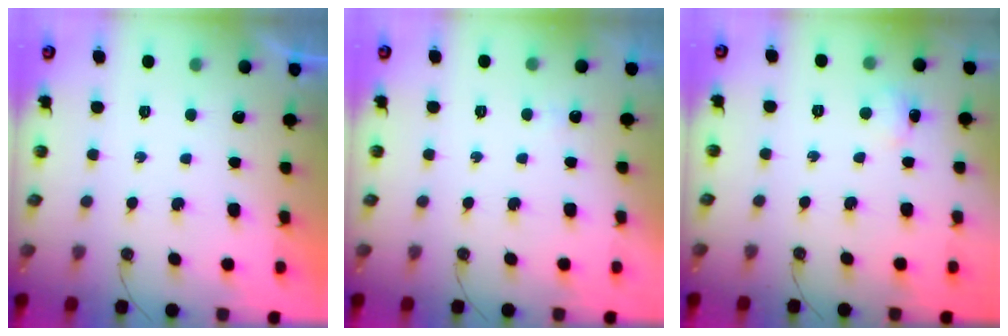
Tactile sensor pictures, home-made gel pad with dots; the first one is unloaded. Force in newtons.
{"total": 12.8, "press": 2.8, "slide": 12.5}
{"total": 3.2, "press": 2.7, "slide": 1.8}